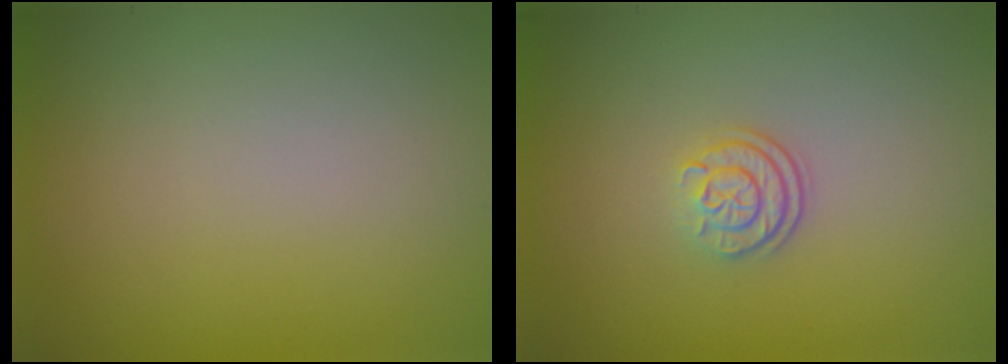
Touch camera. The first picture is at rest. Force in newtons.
{"total": 2.4, "press": 1.8, "slide": 1.5}